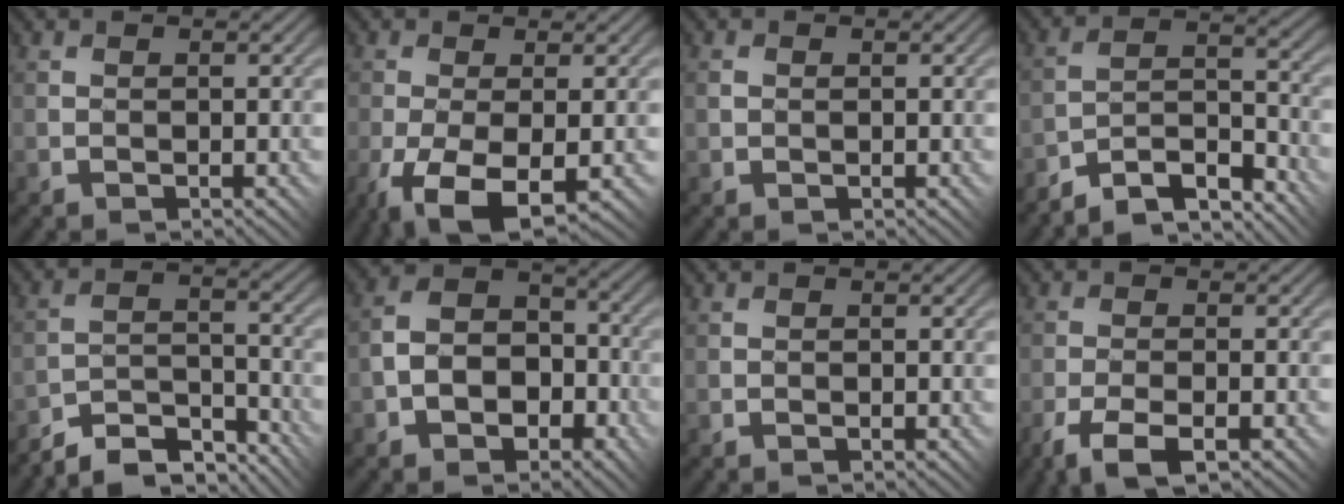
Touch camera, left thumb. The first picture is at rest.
{"total": 7.5, "force": [-3.4, 3.0, 6.0], "torque": [-0.138, -0.022, -0.049]}
{"total": 0.7, "force": [0.2, 0.6, 0.3], "torque": [-0.009, 0.001, 0.002]}
{"total": 7.5, "force": [-6.9, 0.9, 2.7], "torque": [-0.036, 0.017, -0.138]}
{"total": 7.2, "force": [-6.7, 1.2, 2.2], "torque": [-0.028, 0.012, -0.127]}
{"total": 8.4, "force": [-3.3, 5.9, 5.0], "torque": [-0.089, -0.009, -0.067]}
{"total": 0.0}
{"total": 5.2, "force": [-3.2, 1.6, 3.7], "torque": [-0.071, 0.001, -0.060]}